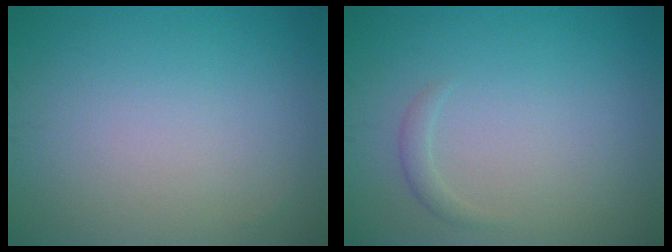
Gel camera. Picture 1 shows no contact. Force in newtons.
{"total": 0.9, "press": 0.9, "slide": 0.1}